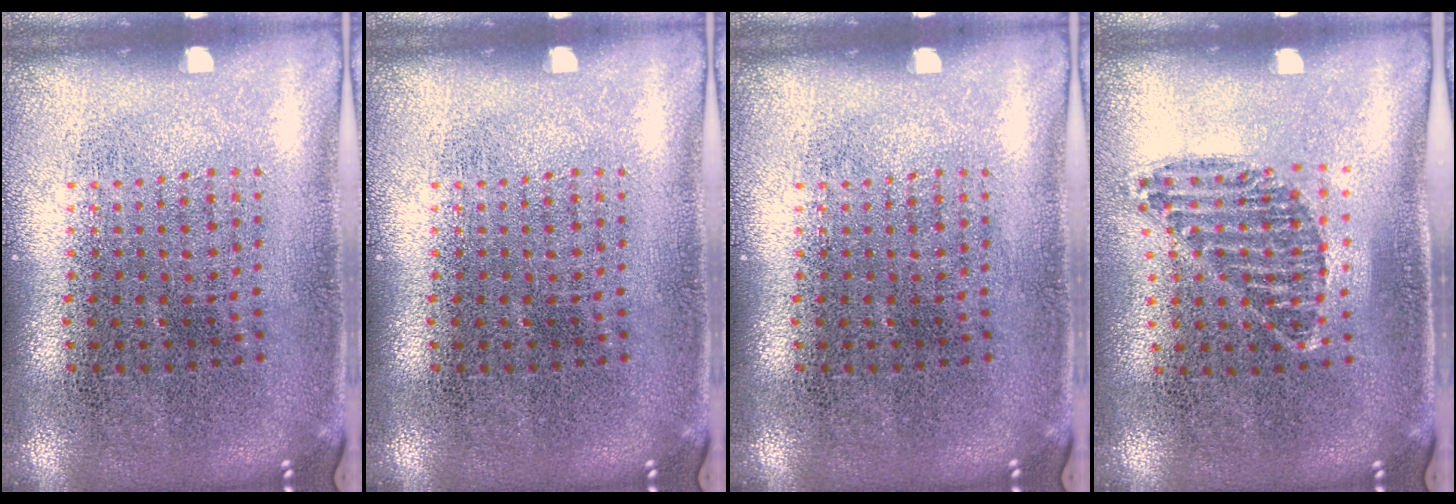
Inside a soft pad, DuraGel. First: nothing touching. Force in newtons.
{"total": 0.0}
{"total": 0.0}
{"total": 1.0, "press": 0.9, "slide": 0.5}